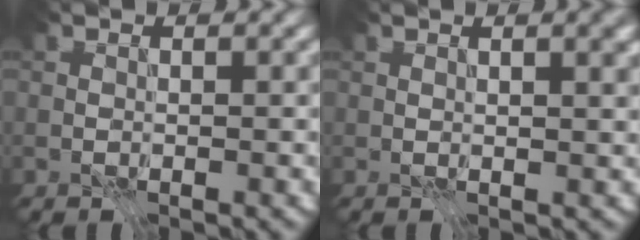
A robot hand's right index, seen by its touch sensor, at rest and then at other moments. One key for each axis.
{"total": 1.9, "fx": 0.9, "fy": 0.3, "fz": 1.6, "tx": -0.022, "ty": 0.003, "tz": 0.017}